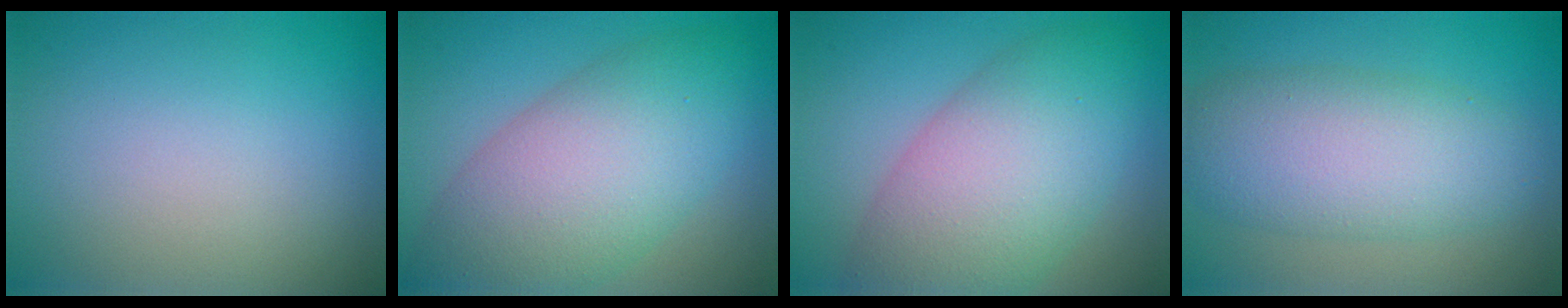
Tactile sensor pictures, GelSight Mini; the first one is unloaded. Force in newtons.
{"total": 9.5, "press": 9.5, "slide": 0.4}
{"total": 9.1, "press": 9.1, "slide": 0.3}
{"total": 7.2, "press": 7.2, "slide": 0.1}